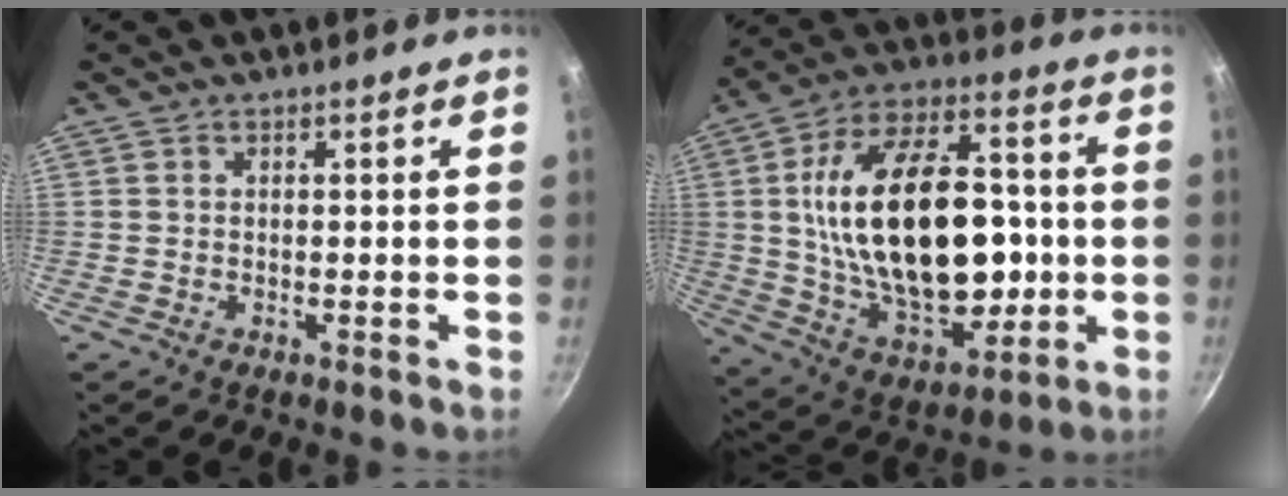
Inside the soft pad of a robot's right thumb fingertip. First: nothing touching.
{"total": 29.8, "force": [0.5, 17.7, 24.0], "torque": [-0.381, 0.022, 0.021]}